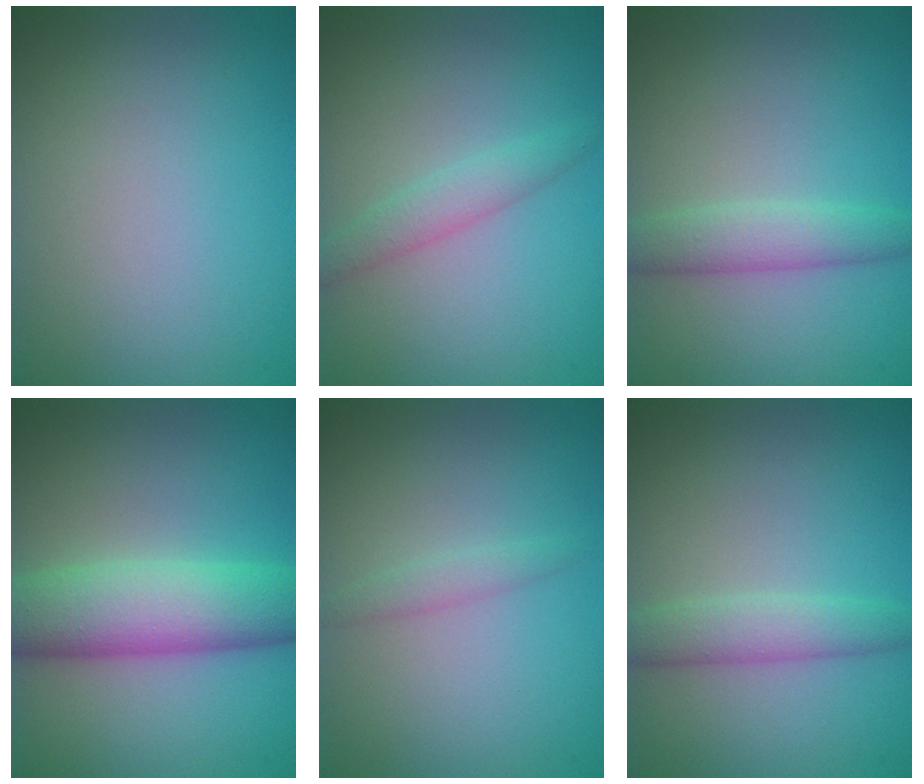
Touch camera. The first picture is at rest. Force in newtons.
{"total": 2.1, "press": 2.1, "slide": 0.1}
{"total": 2.4, "press": 2.4, "slide": 0.2}
{"total": 7.7, "press": 7.7, "slide": 0.3}
{"total": 1.2, "press": 1.2, "slide": 0.1}
{"total": 2.8, "press": 2.8, "slide": 0.1}